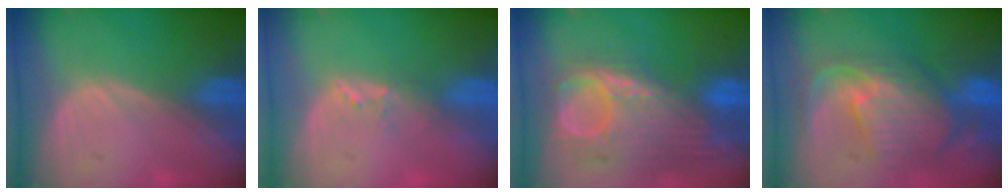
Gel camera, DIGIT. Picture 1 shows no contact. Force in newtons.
{"total": 1.6, "press": 1.5, "slide": 0.3}
{"total": 12.2, "press": 10.4, "slide": 6.3}
{"total": 11.0, "press": 9.6, "slide": 5.4}